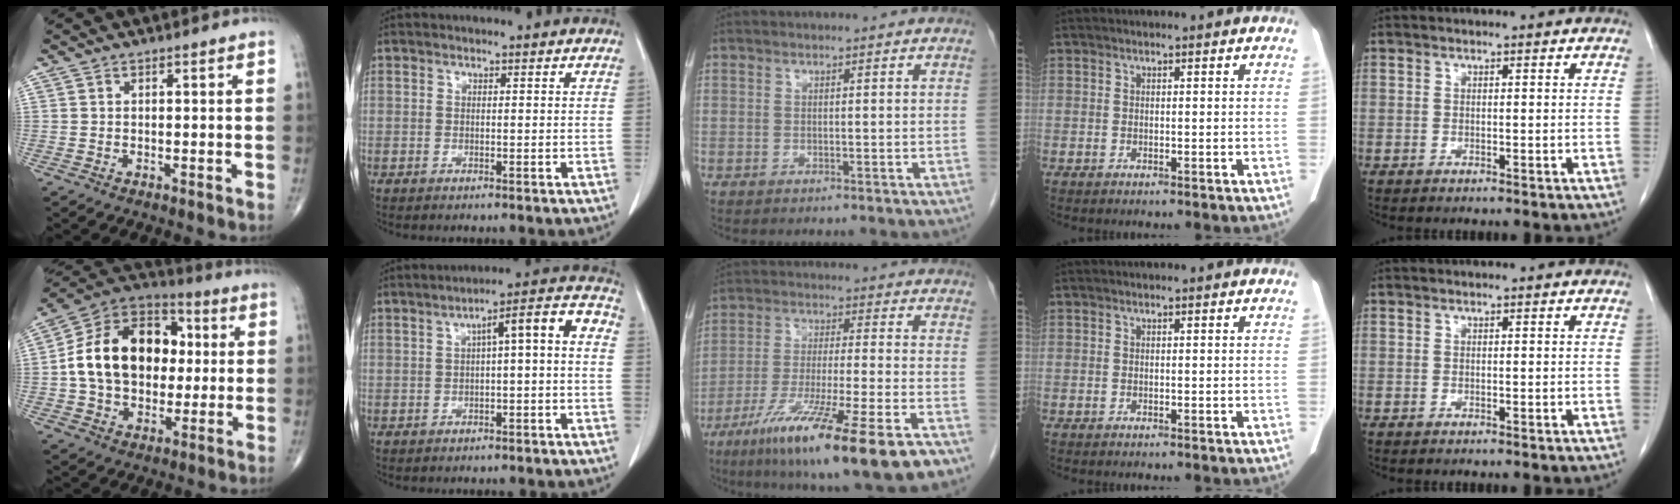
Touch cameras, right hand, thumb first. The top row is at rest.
{"thumb": {"total": 21.2, "force": [1.4, 15.1, 14.9], "torque": [-0.222, 0.026, 0.021]}, "index": {"total": 7.4, "force": [-0.3, 1.4, 7.2], "torque": [-0.097, 0.037, -0.007]}, "middle": {"total": 20.0, "force": [-12.2, 1.1, 15.9], "torque": [-0.228, -0.053, -0.202]}}